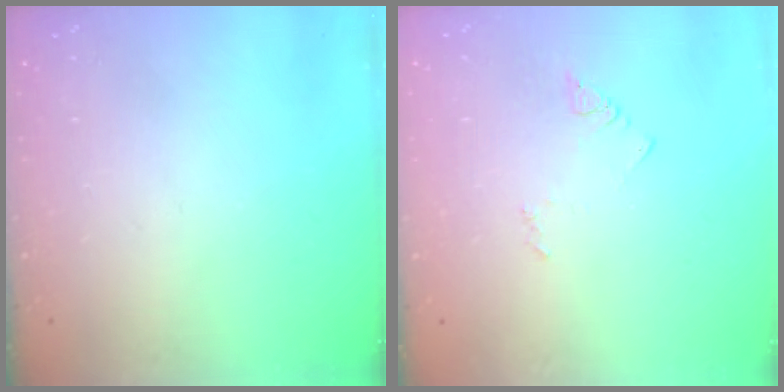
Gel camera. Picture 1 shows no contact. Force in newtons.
{"total": 3.7, "press": 3.7, "slide": 0.3}